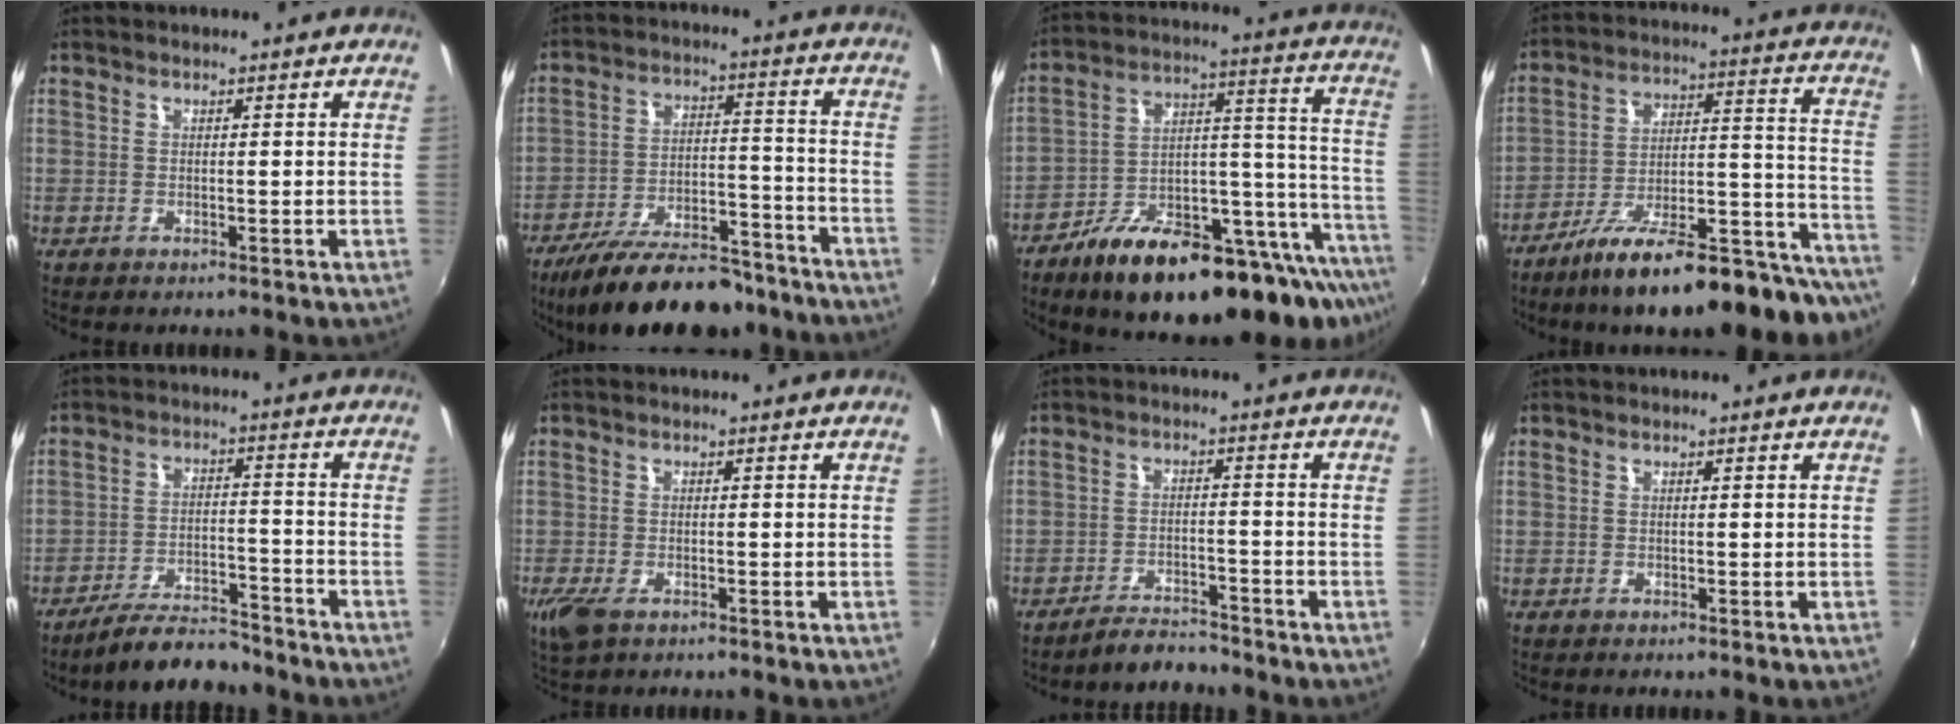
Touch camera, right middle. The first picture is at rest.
{"total": 21.8, "force": [-17.7, 7.3, 10.6], "torque": [-0.194, -0.008, -0.250]}
{"total": 26.7, "force": [-17.4, 7.8, 18.7], "torque": [-0.245, -0.004, -0.257]}
{"total": 27.7, "force": [-23.0, 5.3, 14.5], "torque": [-0.168, -0.013, -0.334]}
{"total": 10.5, "force": [-9.4, 2.2, 4.1], "torque": [-0.094, 0.000, -0.147]}
{"total": 4.1, "force": [-2.3, 2.0, 2.8], "torque": [-0.062, -0.015, -0.042]}
{"total": 5.0, "force": [-4.8, 0.9, 1.2], "torque": [-0.042, 0.005, -0.076]}
{"total": 0.0}